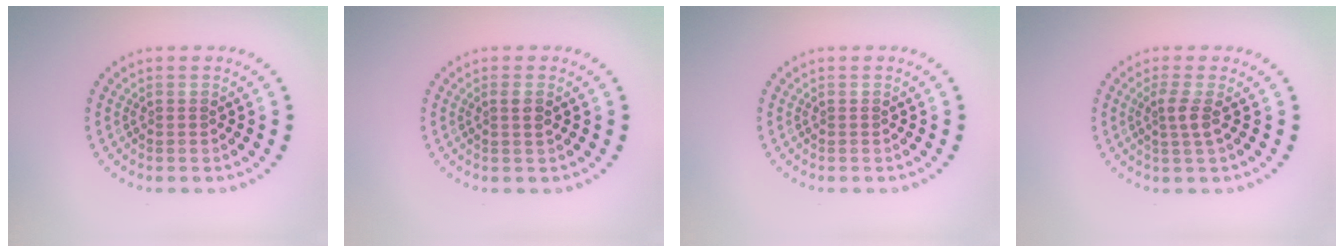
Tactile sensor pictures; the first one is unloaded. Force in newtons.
{"total": 1.1, "press": 0.9, "slide": 0.6}
{"total": 0.0}
{"total": 1.8, "press": 1.3, "slide": 1.3}